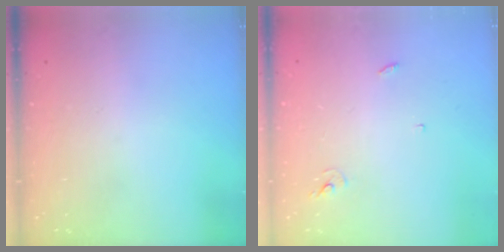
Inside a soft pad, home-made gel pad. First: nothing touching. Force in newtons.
{"total": 2.4, "press": 2.4, "slide": 0.1}